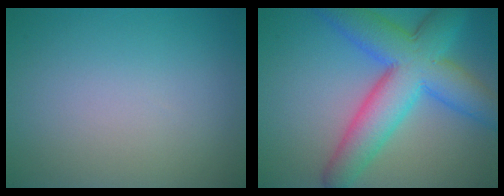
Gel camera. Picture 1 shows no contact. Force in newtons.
{"total": 9.9, "press": 9.9, "slide": 0.1}